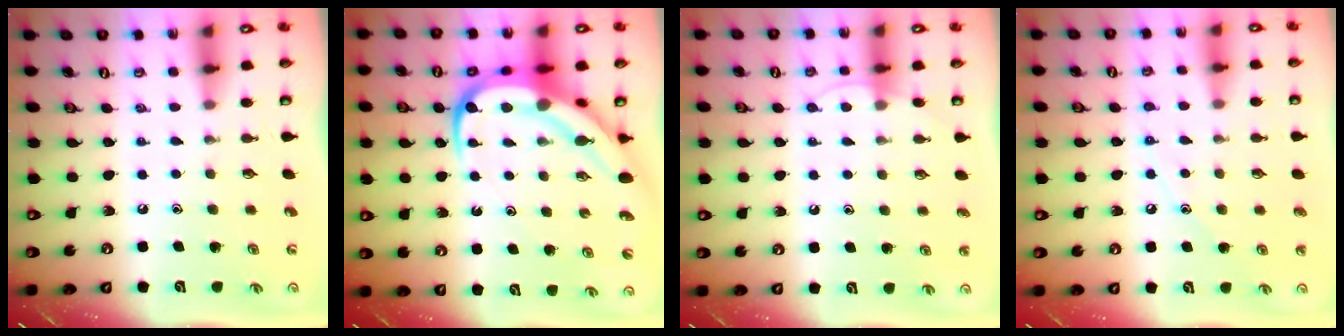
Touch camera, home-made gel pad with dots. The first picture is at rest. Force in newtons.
{"total": 14.7, "press": 14.7, "slide": 1.5}
{"total": 4.8, "press": 4.8, "slide": 0.6}
{"total": 6.8, "press": 6.7, "slide": 0.7}